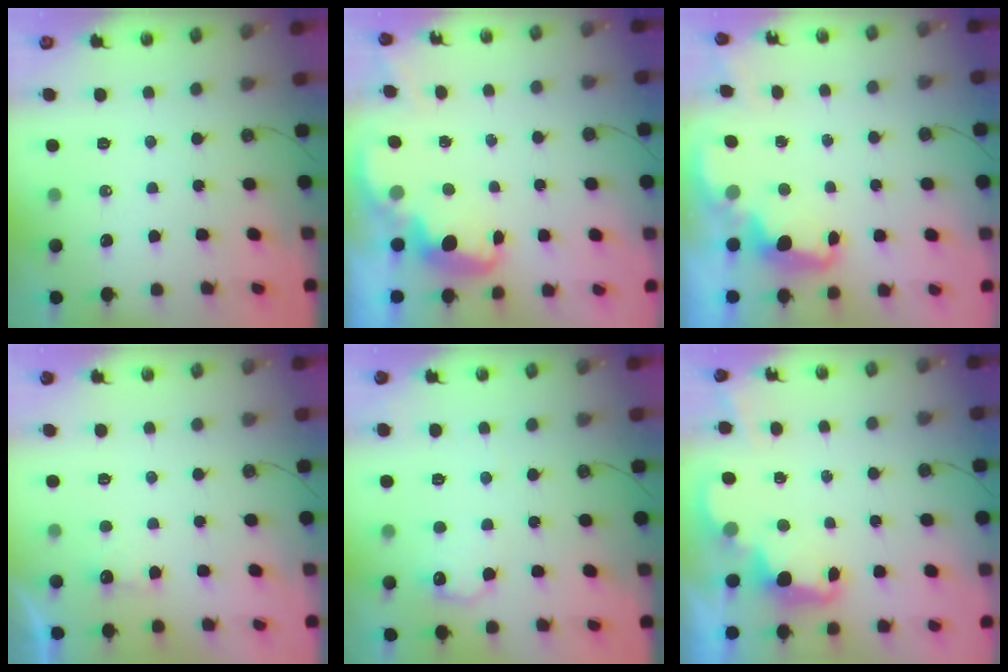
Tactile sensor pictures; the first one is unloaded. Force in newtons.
{"total": 2.8, "press": 2.7, "slide": 0.8}
{"total": 2.5, "press": 2.5, "slide": 0.6}
{"total": 2.1, "press": 1.9, "slide": 0.8}
{"total": 7.7, "press": 7.7, "slide": 0.4}
{"total": 2.4, "press": 2.3, "slide": 0.7}